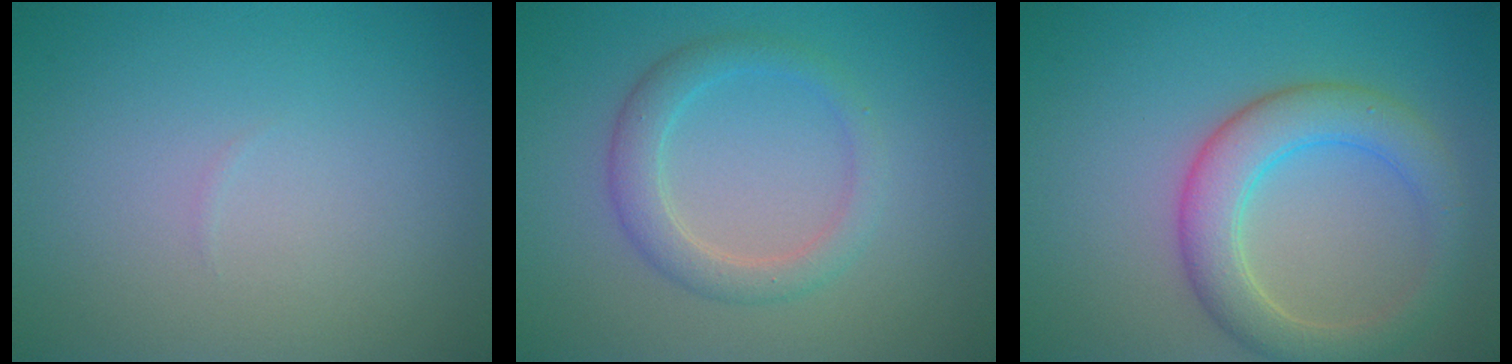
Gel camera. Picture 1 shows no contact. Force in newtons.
{"total": 2.9, "press": 2.9, "slide": 0.1}
{"total": 5.0, "press": 5.0, "slide": 0.2}